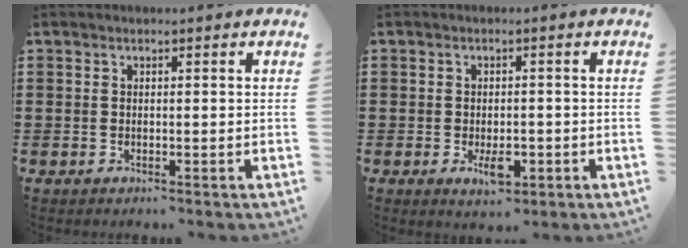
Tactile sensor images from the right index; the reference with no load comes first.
{"total": 3.6, "force": [-1.1, 1.7, 3.0], "torque": [-0.051, -0.004, -0.021]}